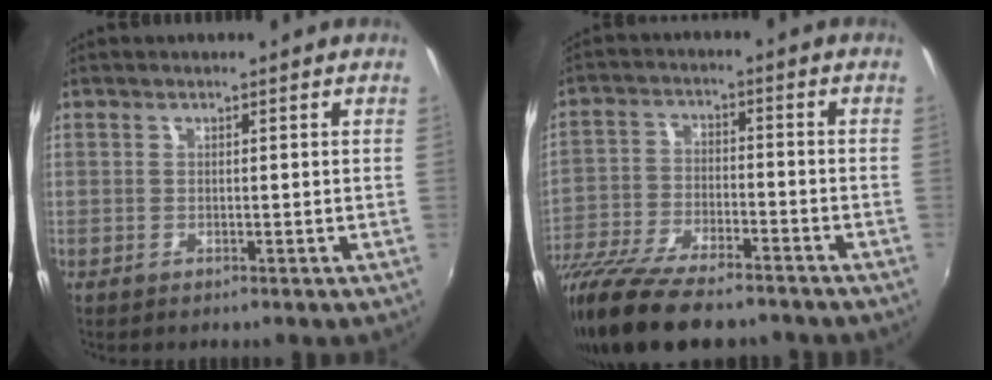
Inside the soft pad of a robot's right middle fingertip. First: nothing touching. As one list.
[{"total": 18.3, "force": [-14.6, 5.2, 9.8], "torque": [-0.205, -0.040, -0.250]}]